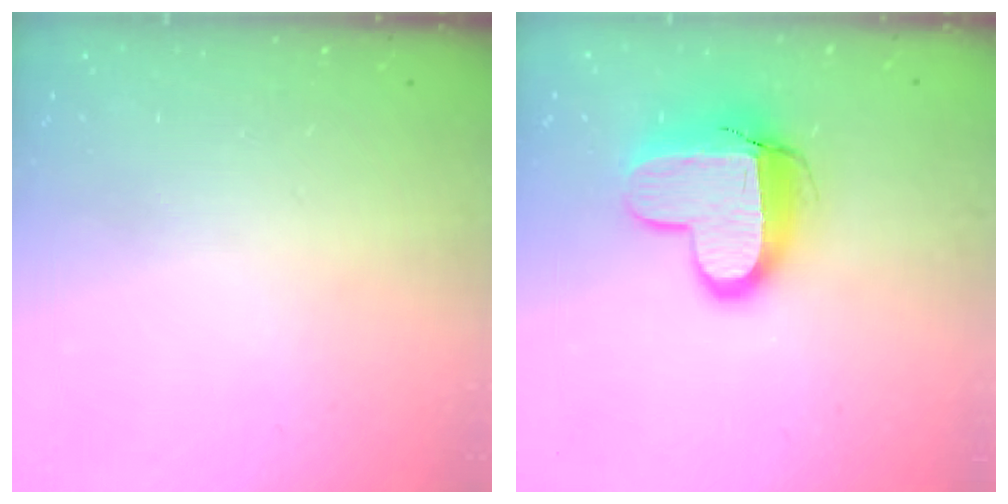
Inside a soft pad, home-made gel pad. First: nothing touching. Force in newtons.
{"total": 12.3, "press": 12.2, "slide": 1.3}